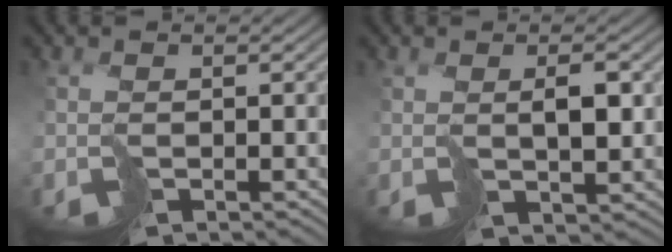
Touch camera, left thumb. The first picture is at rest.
{"total": 2.9, "force": [1.6, 1.1, 2.1], "torque": [-0.042, -0.001, 0.039]}